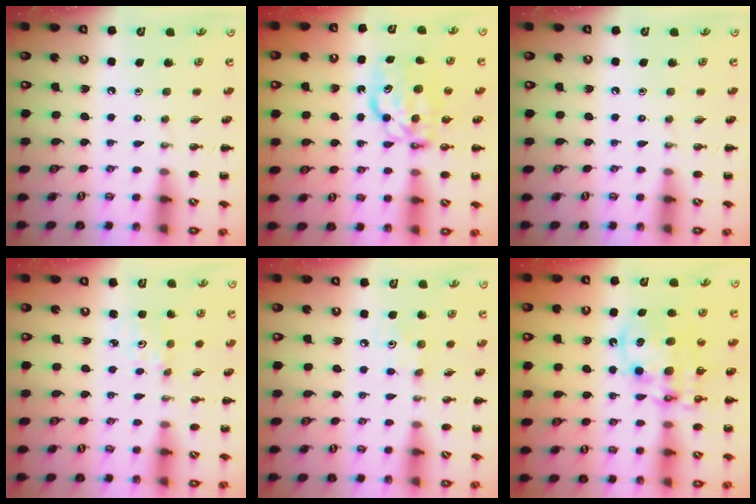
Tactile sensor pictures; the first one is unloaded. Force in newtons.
{"total": 7.3, "press": 7.3, "slide": 0.6}
{"total": 0.0}
{"total": 1.5, "press": 1.4, "slide": 0.5}
{"total": 4.1, "press": 3.9, "slide": 1.2}
{"total": 13.3, "press": 12.9, "slide": 3.2}